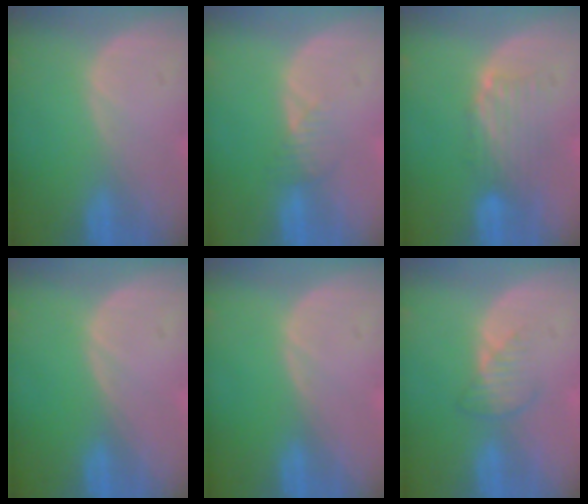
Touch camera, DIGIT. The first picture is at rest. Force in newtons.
{"total": 2.1, "press": 2.1, "slide": 0.2}
{"total": 5.1, "press": 4.3, "slide": 2.7}
{"total": 0.0}
{"total": 0.0}
{"total": 3.0, "press": 2.8, "slide": 1.1}